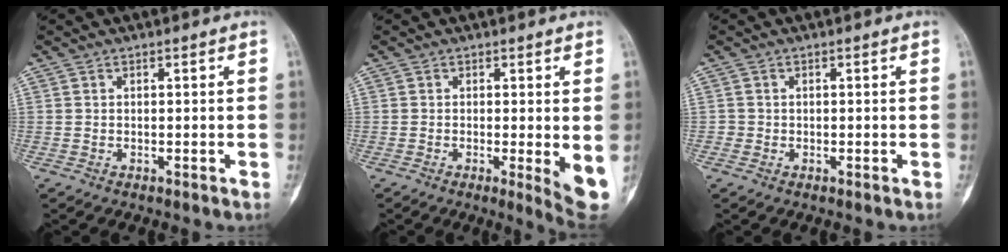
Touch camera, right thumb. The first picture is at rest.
{"total": 5.3, "force": [-0.6, 1.0, 5.2], "torque": [-0.073, -0.015, -0.010]}
{"total": 0.8, "force": [-0.2, 0.8, 0.0], "torque": [0.004, 0.005, -0.004]}